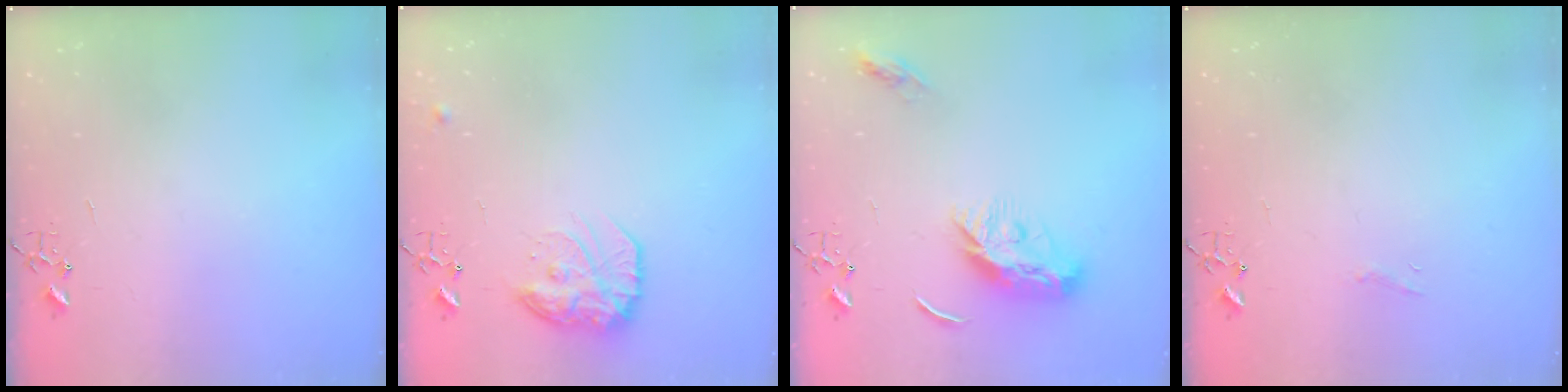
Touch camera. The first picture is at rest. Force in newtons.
{"total": 15.0, "press": 15.0, "slide": 1.2}
{"total": 11.0, "press": 11.0, "slide": 0.1}
{"total": 4.2, "press": 4.2, "slide": 0.3}